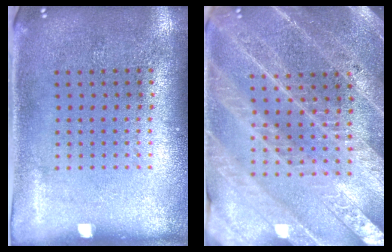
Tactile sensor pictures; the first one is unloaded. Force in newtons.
{"total": 3.8, "press": 3.6, "slide": 1.4}